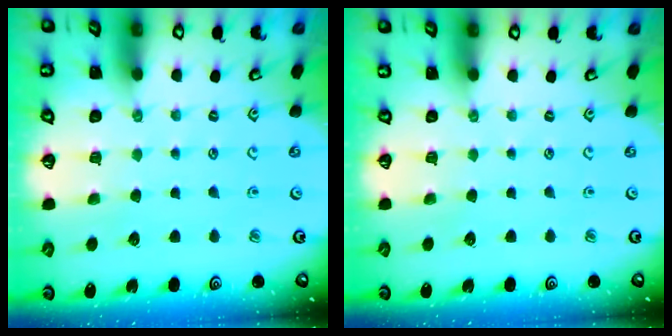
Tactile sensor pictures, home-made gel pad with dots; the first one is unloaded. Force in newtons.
{"total": 0.0}